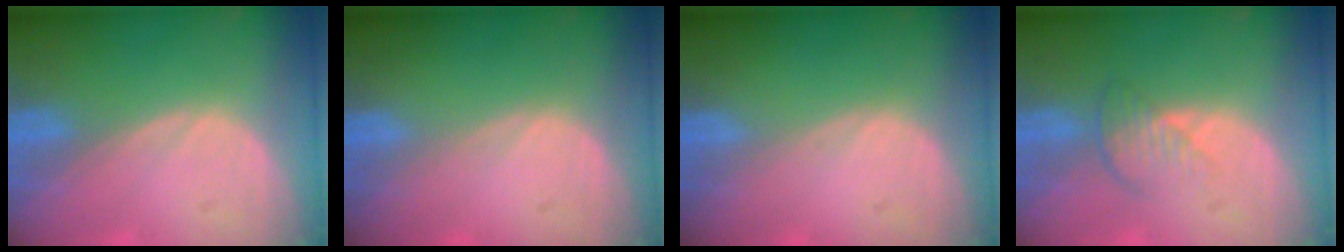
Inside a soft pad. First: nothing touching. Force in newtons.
{"total": 0.0}
{"total": 0.0}
{"total": 3.8, "press": 3.4, "slide": 1.6}